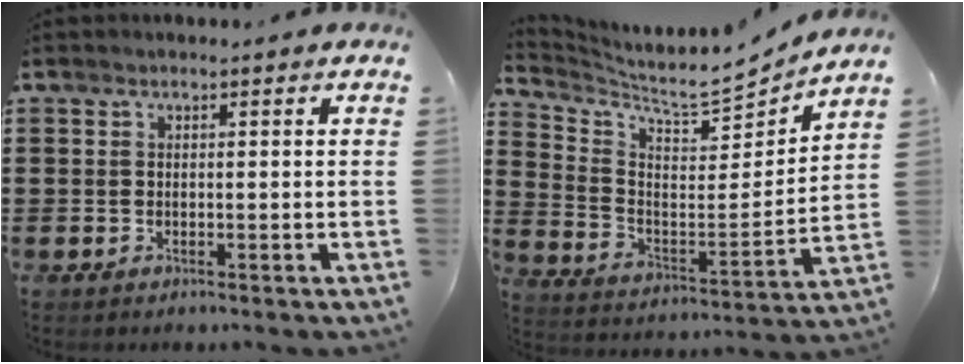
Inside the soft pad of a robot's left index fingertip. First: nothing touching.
{"total": 5.7, "force": [5.4, 1.0, 1.7], "torque": [-0.061, -0.040, 0.087]}